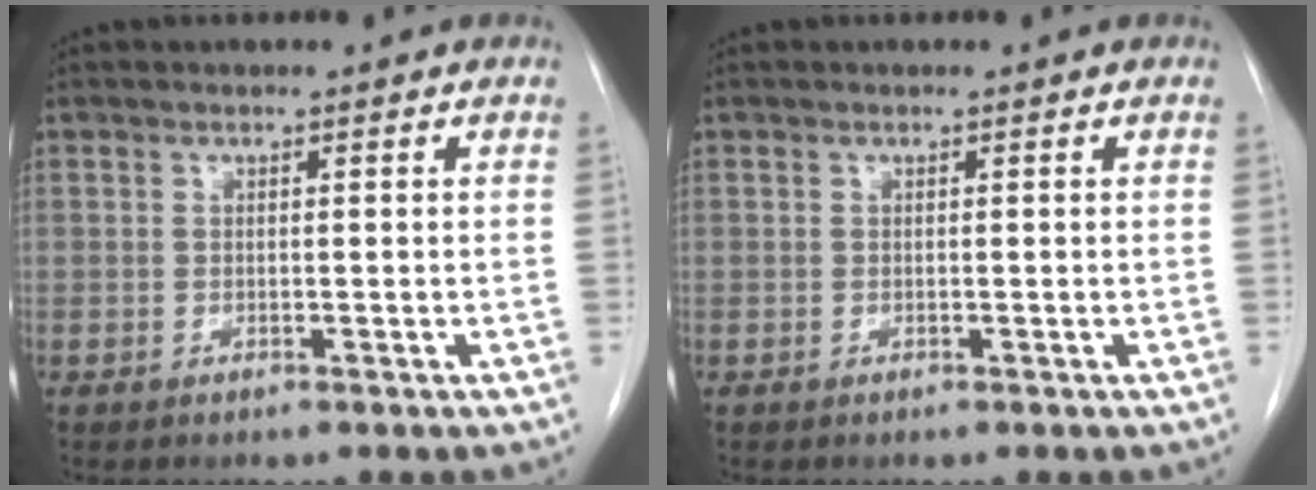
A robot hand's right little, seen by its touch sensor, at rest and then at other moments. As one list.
[{"total": 0.0}]